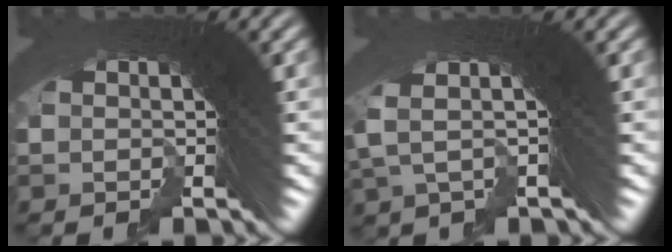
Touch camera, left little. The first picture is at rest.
{"total": 5.7, "force": [2.4, 2.3, 4.7], "torque": [-0.071, 0.028, 0.022]}